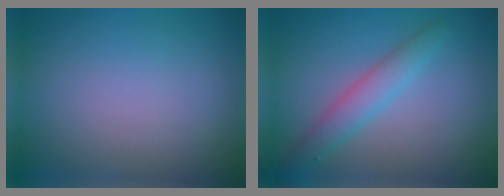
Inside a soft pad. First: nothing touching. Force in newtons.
{"total": 2.8, "press": 2.8, "slide": 0.1}